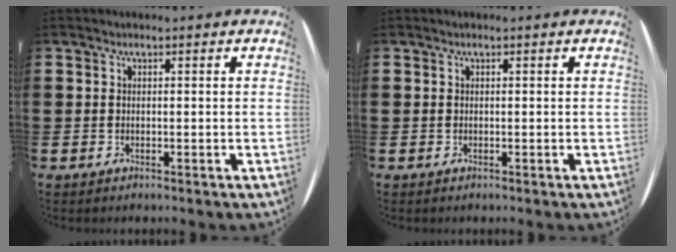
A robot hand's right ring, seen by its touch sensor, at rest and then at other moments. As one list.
[{"total": 0.0}]